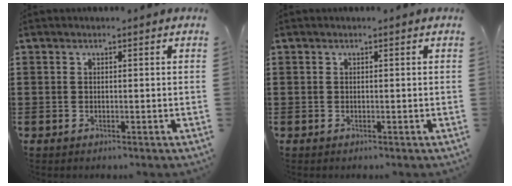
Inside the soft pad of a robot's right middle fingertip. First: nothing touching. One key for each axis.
{"total": 0.0}